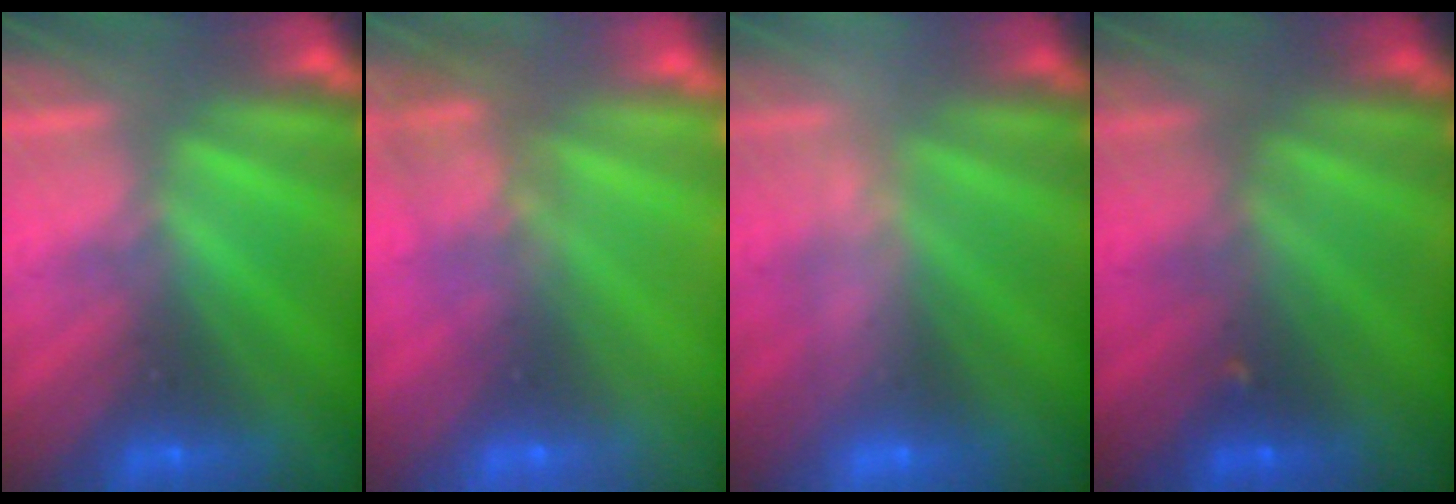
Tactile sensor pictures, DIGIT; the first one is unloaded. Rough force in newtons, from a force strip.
{"total": 8.0}
{"total": 2.4}
{"total": 2.1}